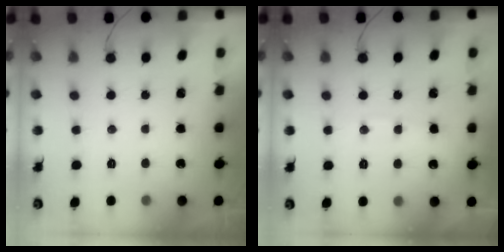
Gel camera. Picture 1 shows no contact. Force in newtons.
{"total": 3.0, "press": 3.0, "slide": 0.4}